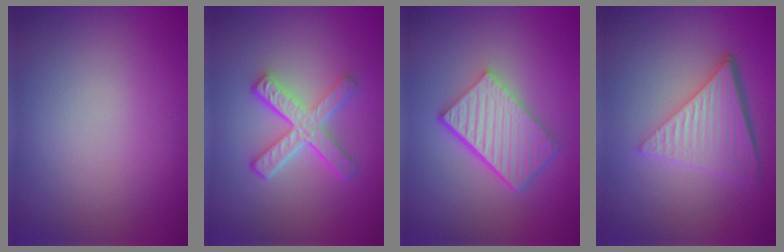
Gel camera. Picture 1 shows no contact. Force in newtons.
{"total": 5.1, "press": 3.6, "slide": 3.5}
{"total": 6.1, "press": 4.1, "slide": 4.4}
{"total": 6.6, "press": 4.4, "slide": 4.9}